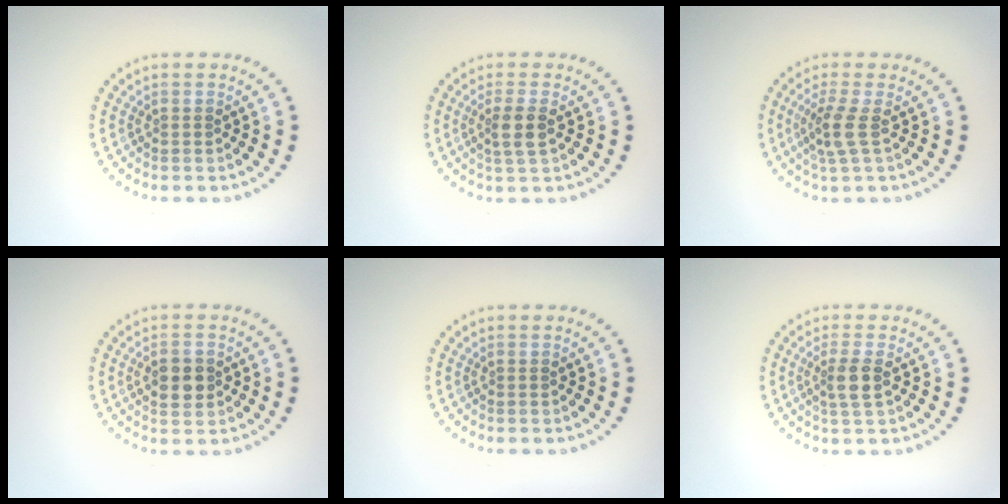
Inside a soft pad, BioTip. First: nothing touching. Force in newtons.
{"total": 2.2, "press": 1.9, "slide": 1.1}
{"total": 2.6, "press": 2.0, "slide": 1.6}
{"total": 3.3, "press": 3.3, "slide": 0.1}
{"total": 0.0}
{"total": 2.2, "press": 1.9, "slide": 1.1}